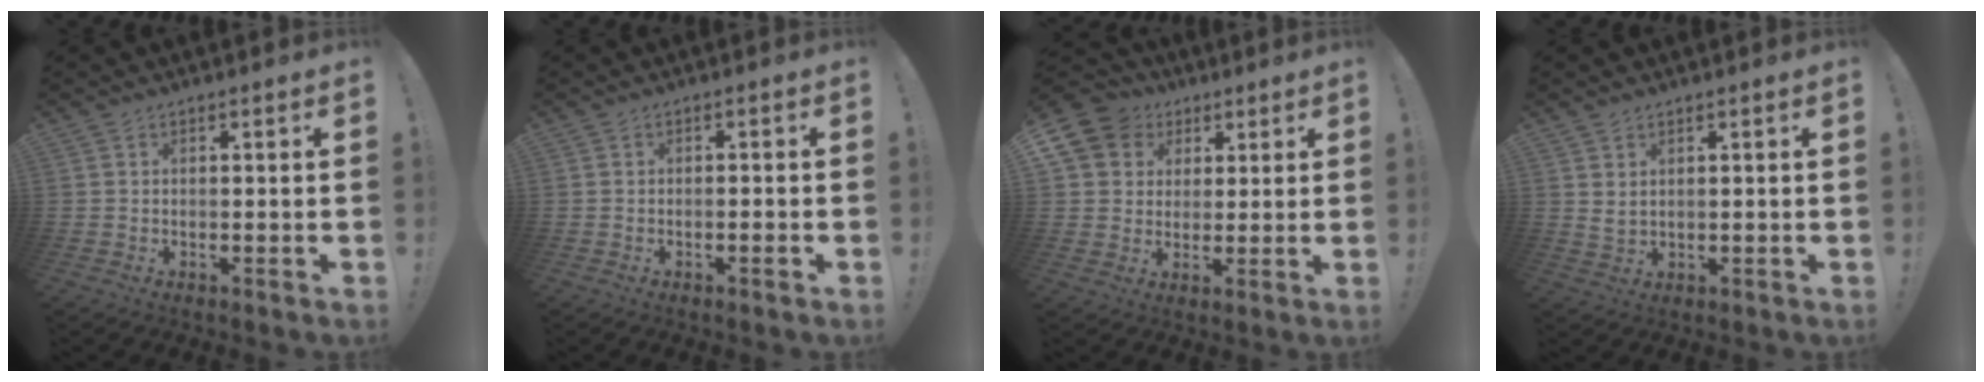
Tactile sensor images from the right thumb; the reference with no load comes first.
{"total": 1.7, "force": [-0.8, 0.1, 1.5], "torque": [-0.027, 0.005, -0.013]}
{"total": 10.6, "force": [4.2, 9.1, 3.5], "torque": [-0.059, -0.023, 0.084]}
{"total": 2.7, "force": [1.8, 1.2, 1.7], "torque": [-0.034, -0.005, 0.034]}